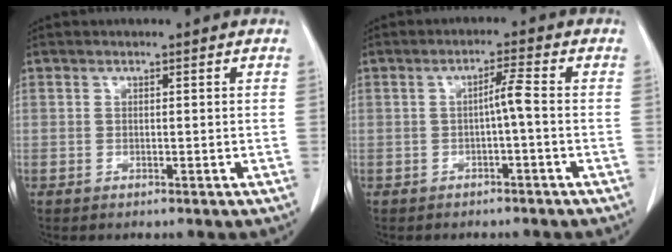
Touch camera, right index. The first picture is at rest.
{"total": 2.8, "force": [-0.6, -0.2, 2.7], "torque": [-0.046, 0.005, -0.010]}